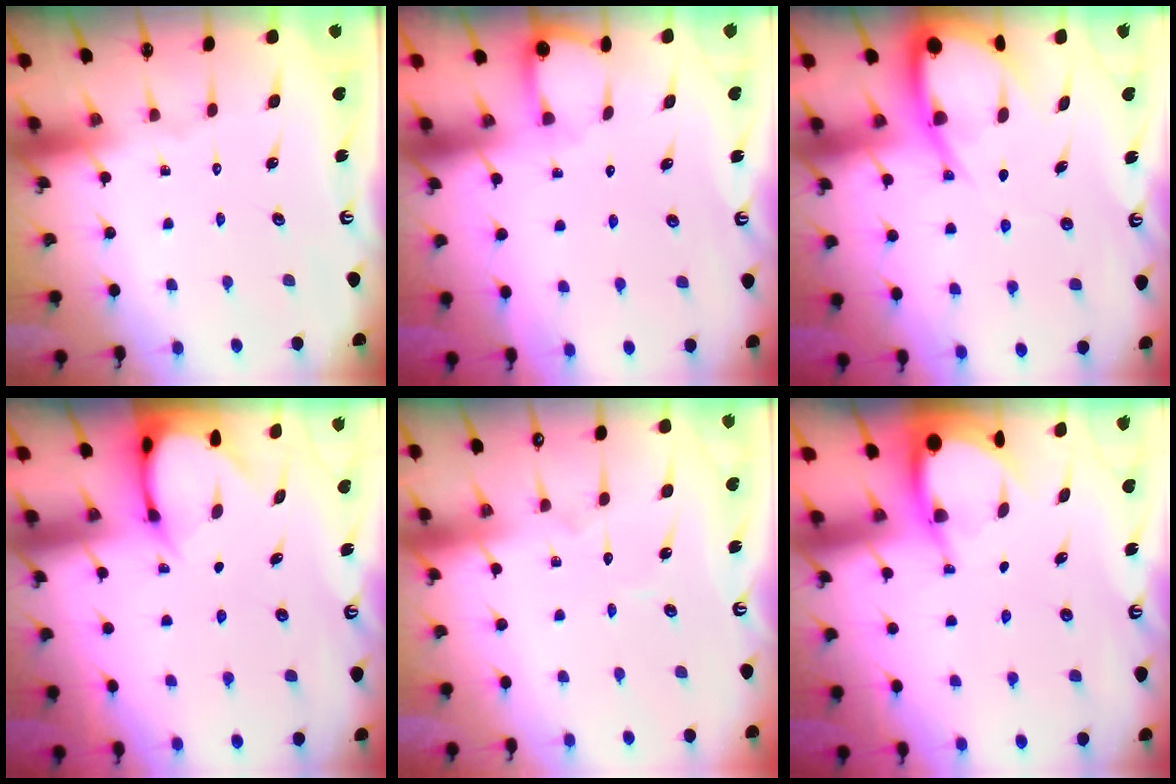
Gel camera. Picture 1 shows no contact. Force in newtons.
{"total": 2.7, "press": 2.7, "slide": 0.2}
{"total": 8.5, "press": 8.5, "slide": 0.9}
{"total": 3.5, "press": 3.5, "slide": 0.3}
{"total": 3.5, "press": 3.5, "slide": 0.2}
{"total": 3.9, "press": 3.9, "slide": 0.4}